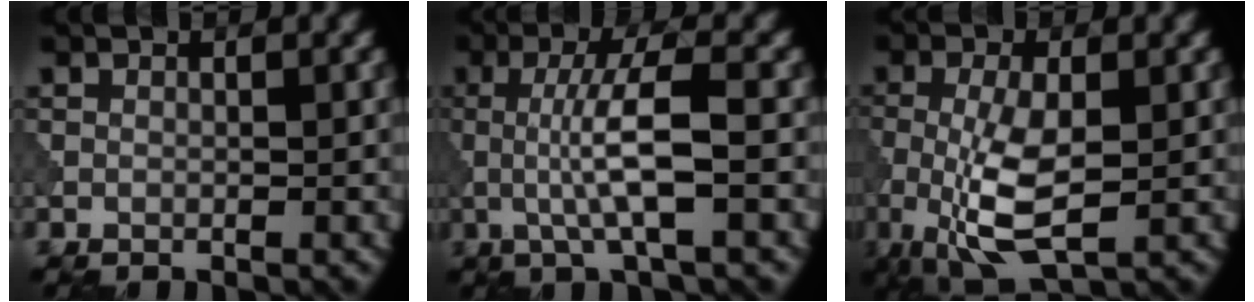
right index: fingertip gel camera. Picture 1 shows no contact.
{"total": 5.6, "force": [-0.4, 1.0, 5.5], "torque": [-0.105, 0.009, -0.011]}
{"total": 6.4, "force": [-1.0, 2.4, 5.9], "torque": [-0.132, -0.009, -0.016]}